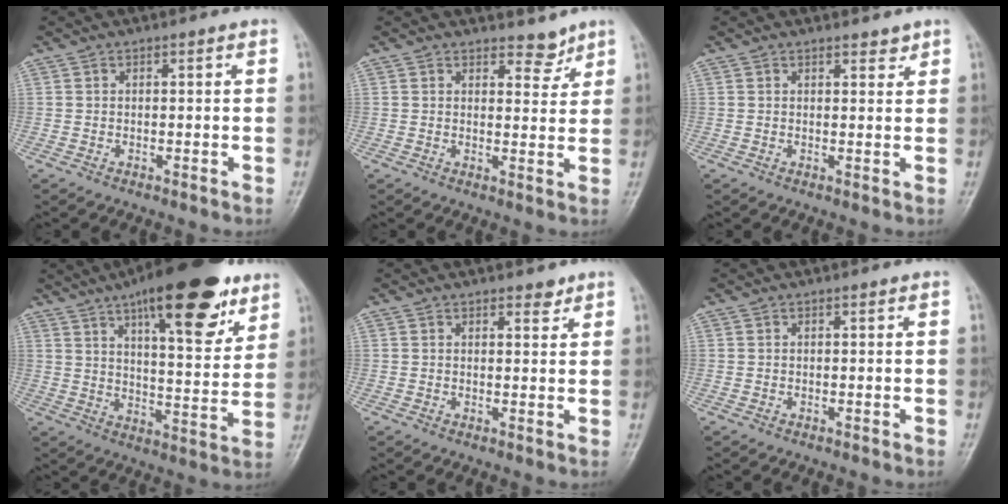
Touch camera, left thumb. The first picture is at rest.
{"total": 3.5, "force": [2.9, 1.8, 0.9], "torque": [0.009, -0.022, 0.041]}
{"total": 1.8, "force": [1.4, 0.8, 0.7], "torque": [0.003, -0.009, 0.018]}
{"total": 22.6, "force": [13.4, 7.5, 16.5], "torque": [-0.214, -0.043, 0.203]}
{"total": 2.3, "force": [1.6, 1.2, 1.1], "torque": [-0.001, -0.009, 0.021]}
{"total": 0.0}